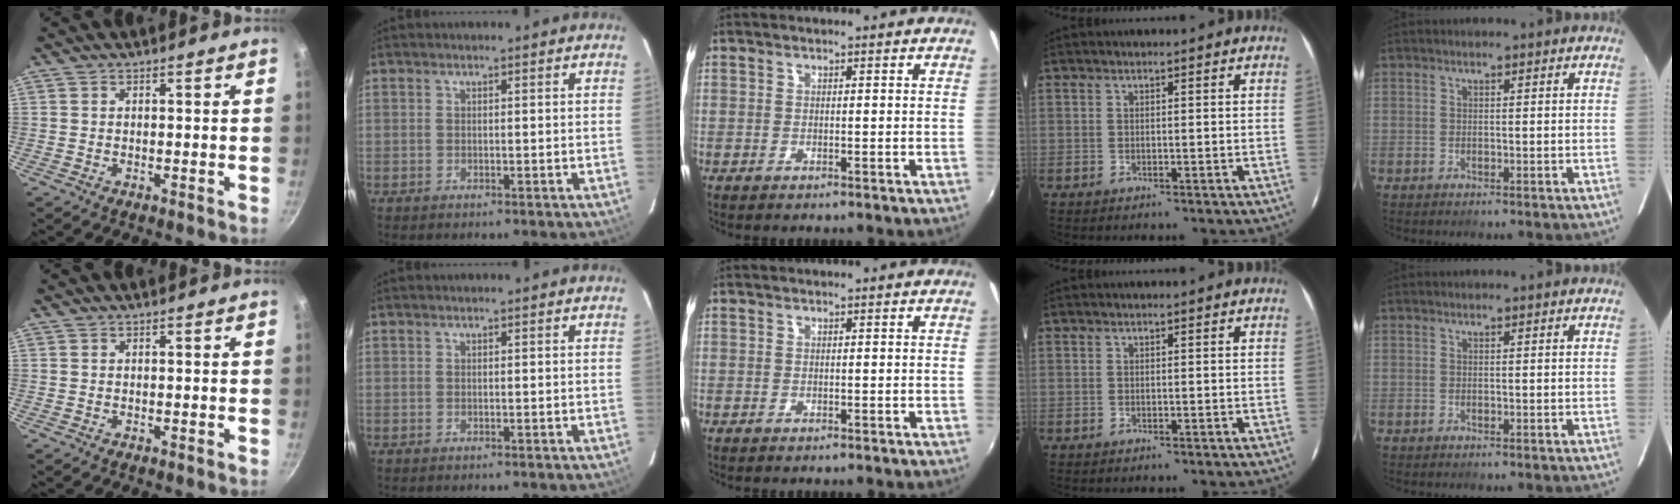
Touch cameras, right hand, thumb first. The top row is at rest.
{}